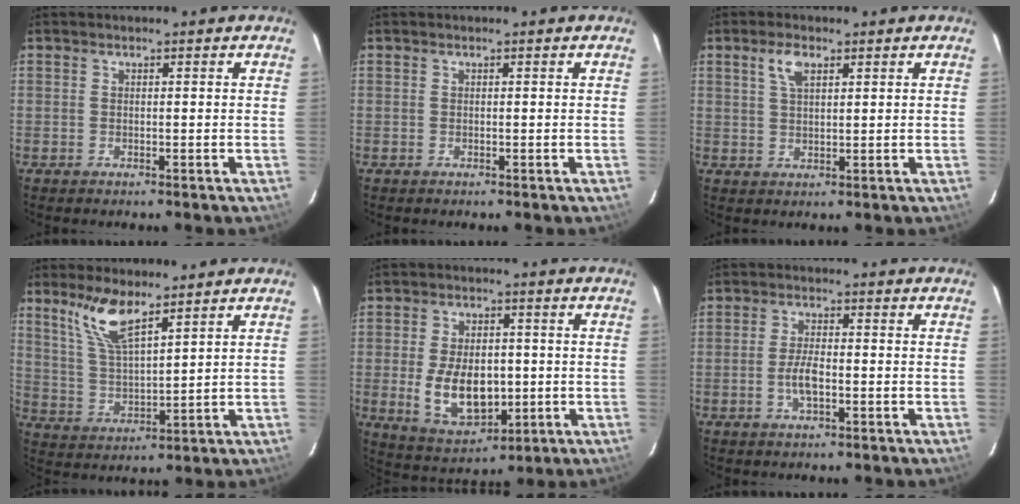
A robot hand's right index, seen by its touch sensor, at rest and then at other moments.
{"total": 0.0}
{"total": 4.0, "force": [2.0, 1.8, 2.9], "torque": [-0.055, 0.007, 0.039]}
{"total": 9.0, "force": [6.3, 2.3, 6.1], "torque": [-0.121, 0.004, 0.133]}
{"total": 11.9, "force": [-1.6, 7.2, 9.3], "torque": [-0.188, -0.009, -0.008]}
{"total": 7.2, "force": [-2.6, 2.3, 6.3], "torque": [-0.128, 0.004, -0.052]}